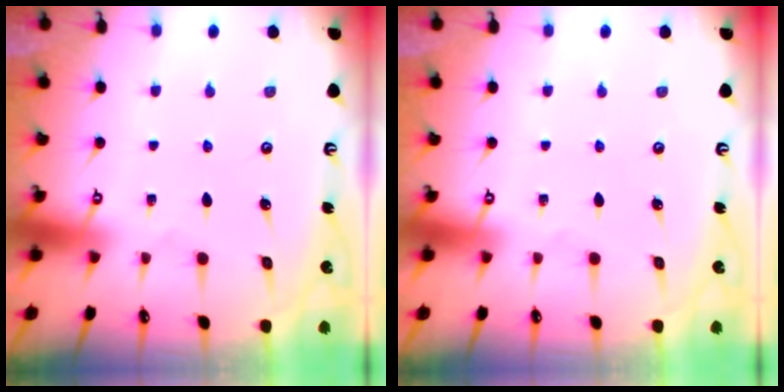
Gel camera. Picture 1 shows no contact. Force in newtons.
{"total": 0.0}